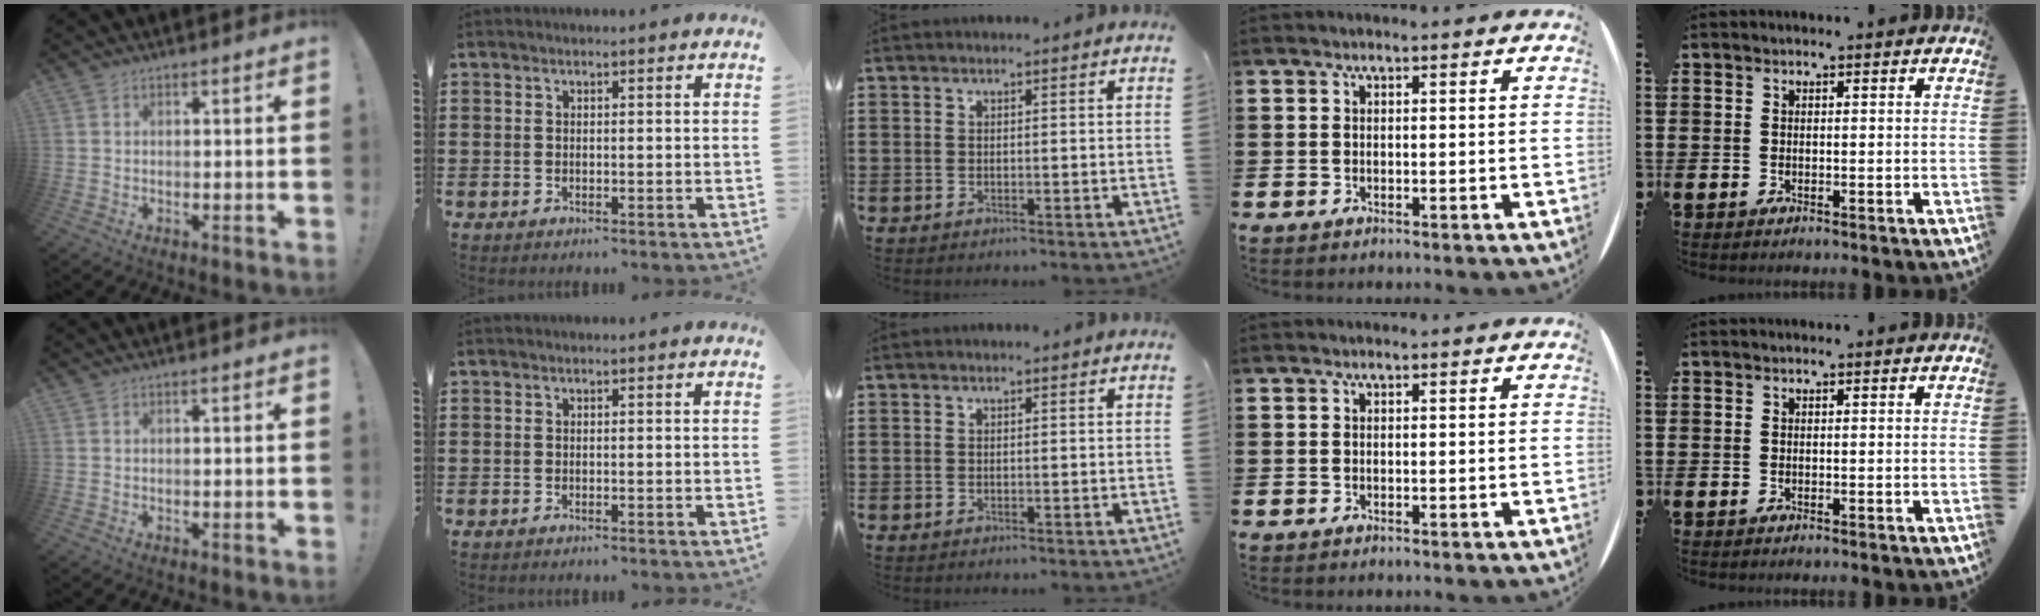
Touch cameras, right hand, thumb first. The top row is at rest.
{}